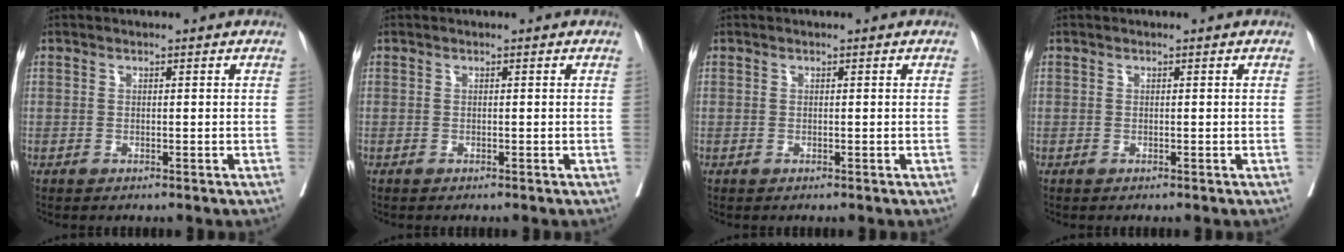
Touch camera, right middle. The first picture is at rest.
{"total": 0.0}
{"total": 0.0}
{"total": 0.0}